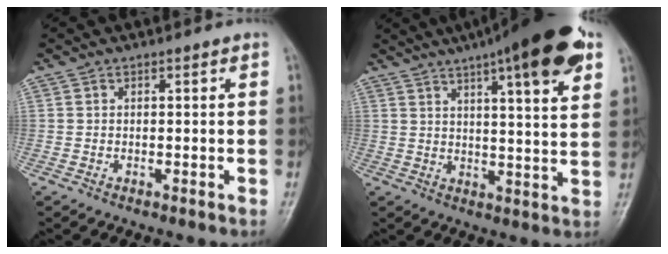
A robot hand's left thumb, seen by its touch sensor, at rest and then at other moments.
{"total": 18.6, "force": [10.5, 4.0, 14.8], "torque": [-0.198, -0.018, 0.146]}